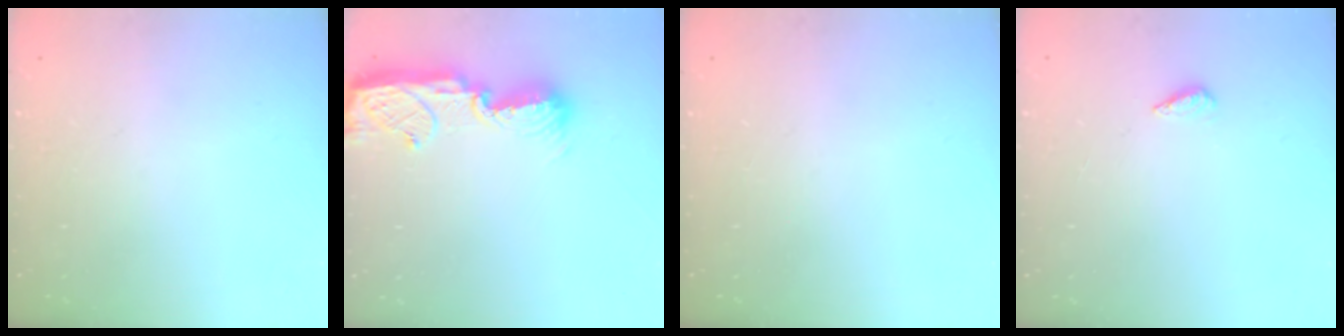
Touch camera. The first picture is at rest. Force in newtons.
{"total": 11.6, "press": 11.5, "slide": 1.1}
{"total": 0.0}
{"total": 2.1, "press": 1.9, "slide": 0.8}